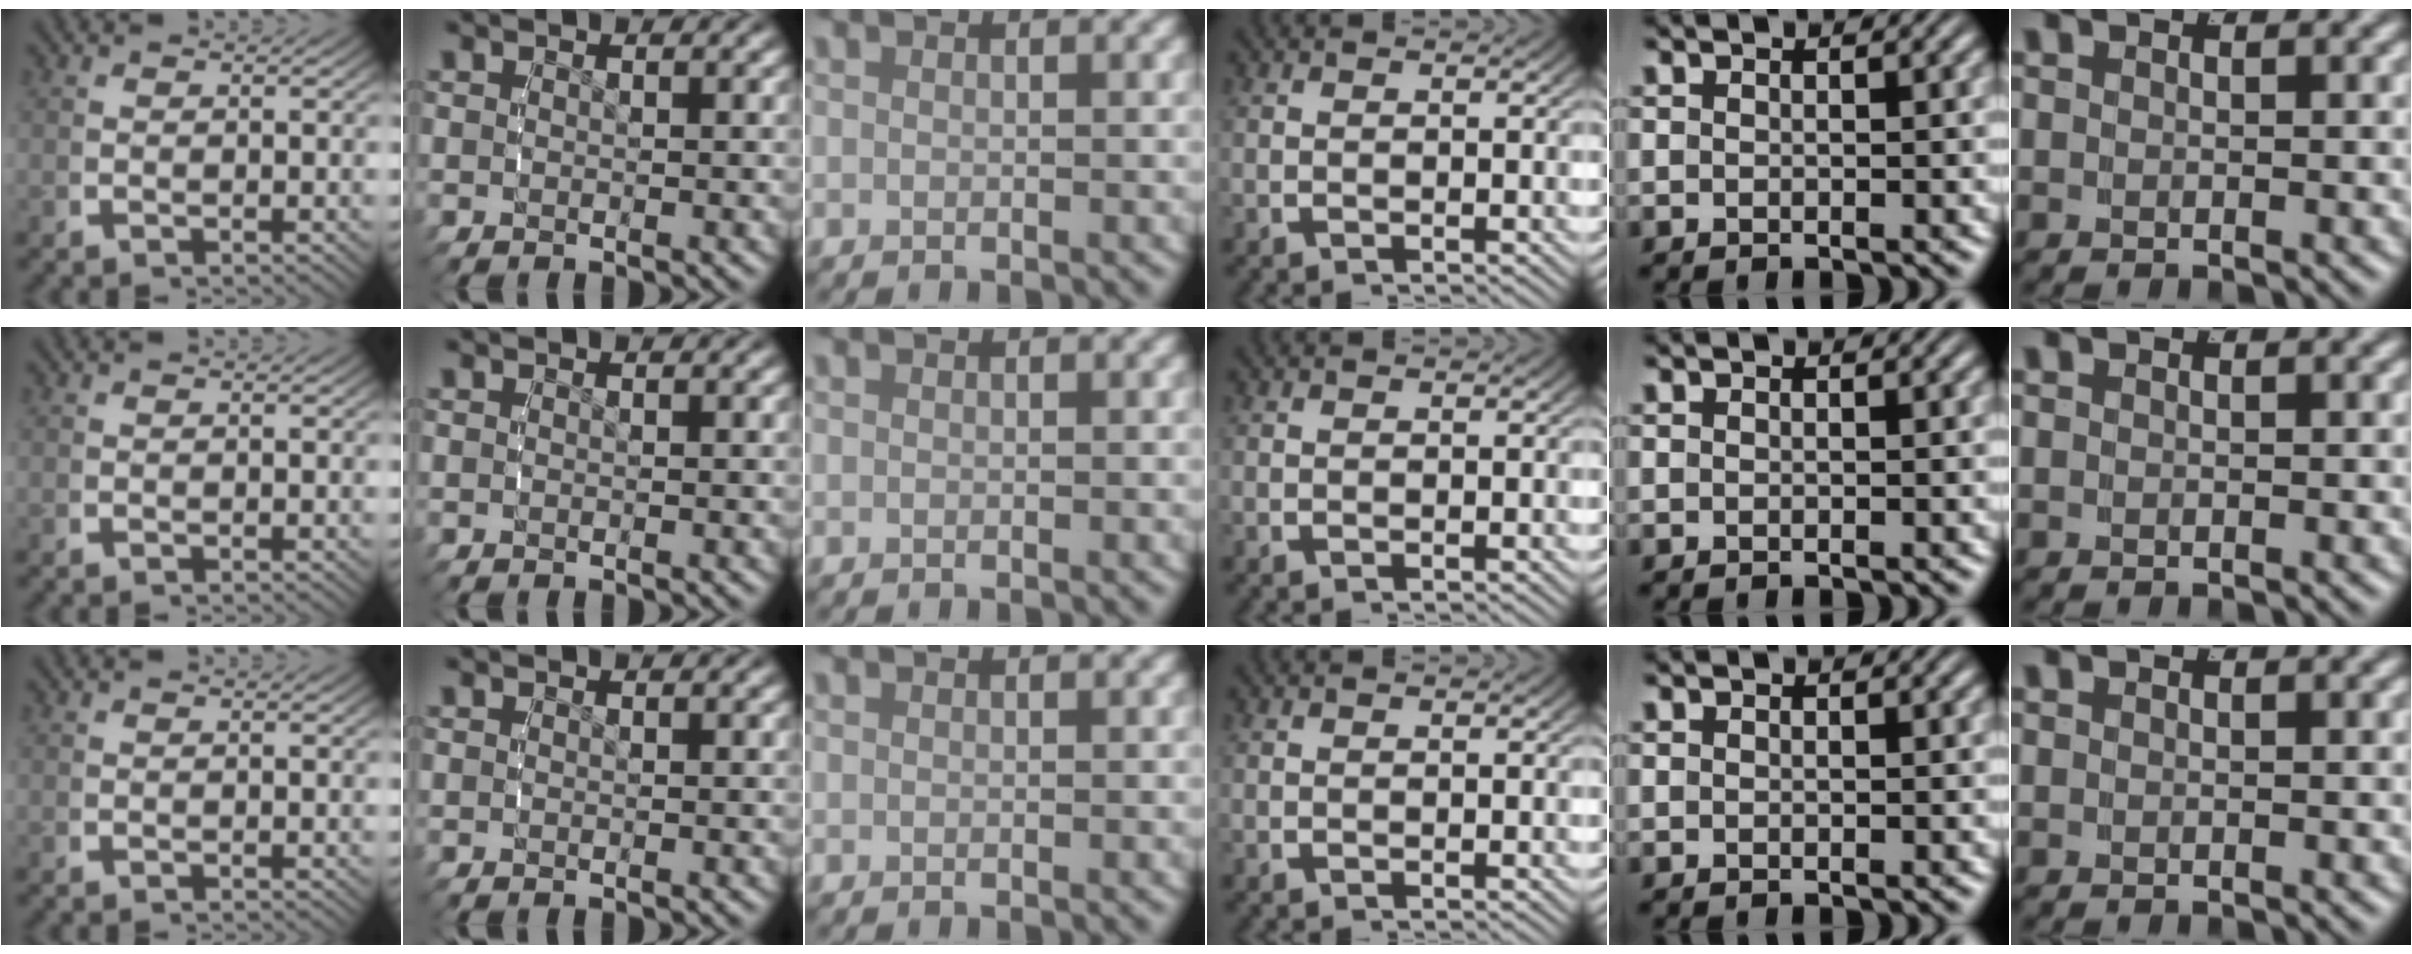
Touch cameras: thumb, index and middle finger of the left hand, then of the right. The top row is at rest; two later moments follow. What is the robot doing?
{"motion": "reach", "object": "air blower"}